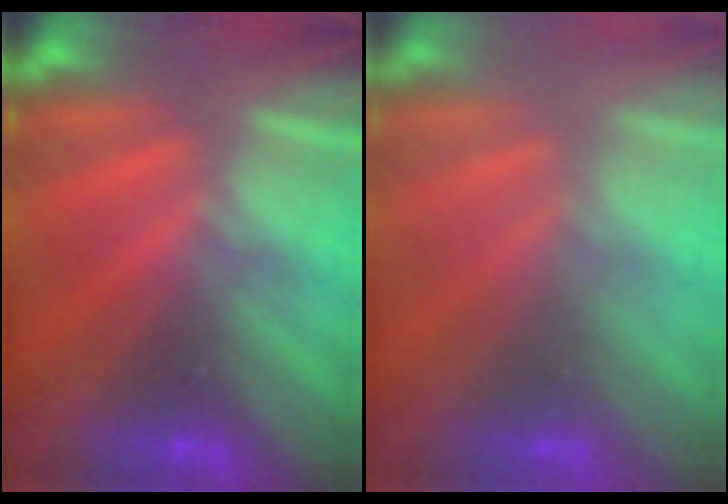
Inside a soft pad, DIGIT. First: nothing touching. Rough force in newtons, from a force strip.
{"total": 2.6}